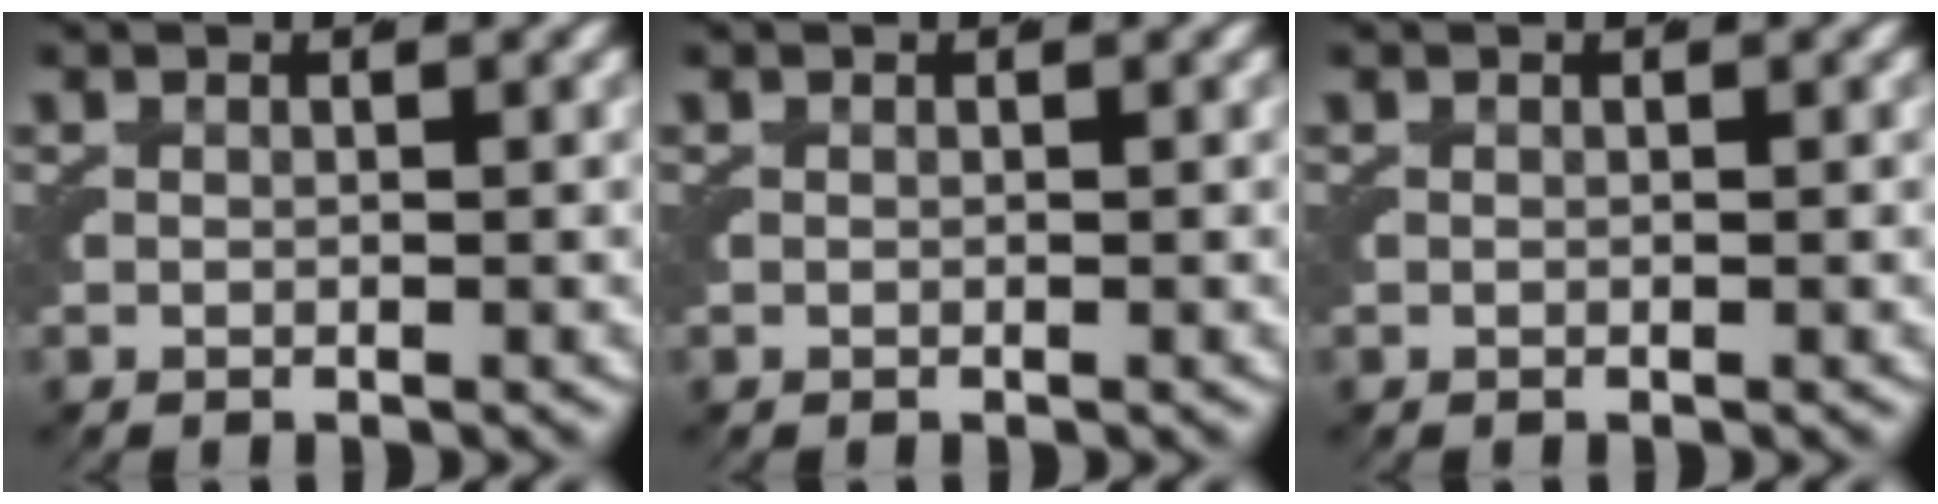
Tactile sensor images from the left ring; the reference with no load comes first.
{"total": 0.0}
{"total": 0.0}